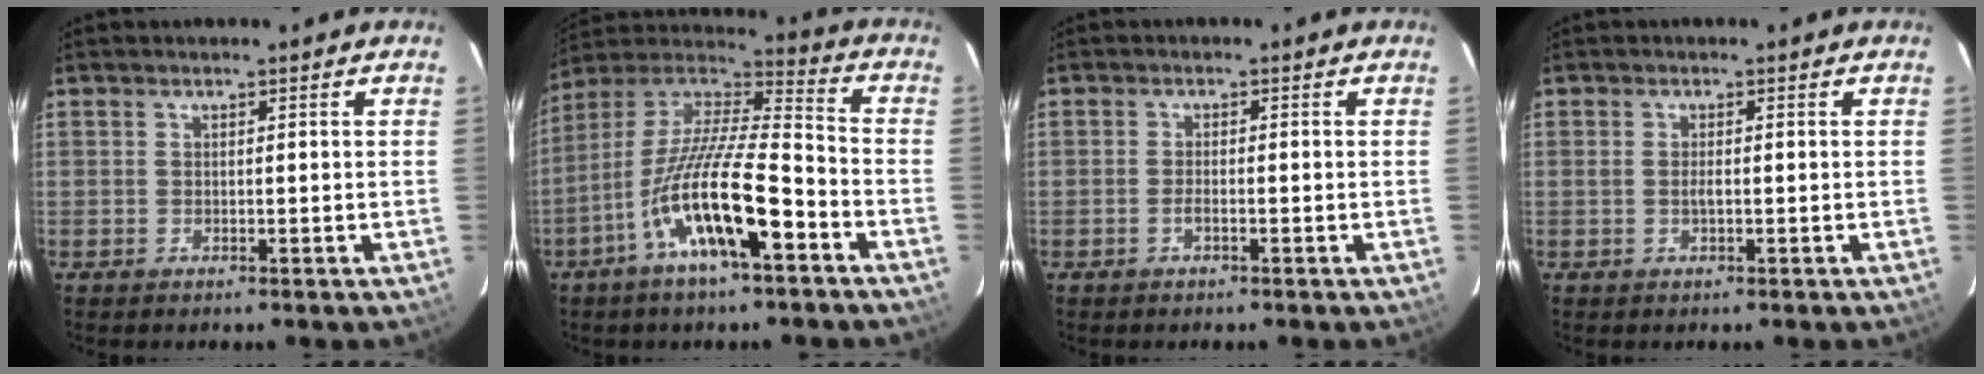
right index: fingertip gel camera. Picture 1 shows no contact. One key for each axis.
{"total": 18.4, "fx": -9.0, "fy": 4.0, "fz": 15.6, "tx": -0.283, "ty": -0.028, "tz": -0.171}
{"total": 1.3, "fx": -0.8, "fy": 0.2, "fz": 1.0, "tx": -0.022, "ty": 0.001, "tz": -0.016}
{"total": 1.1, "fx": -0.2, "fy": 0.2, "fz": 1.1, "tx": -0.022, "ty": 0.000, "tz": -0.004}